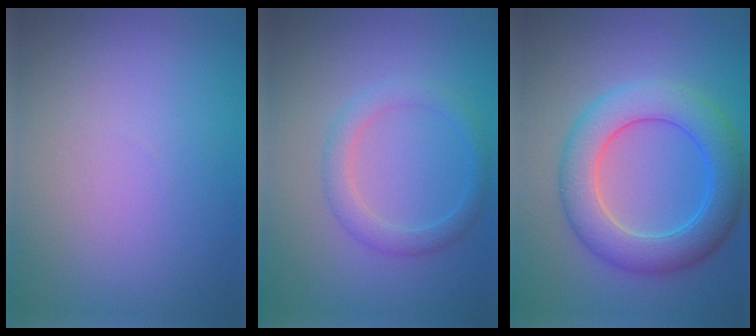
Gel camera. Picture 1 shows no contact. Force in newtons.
{"total": 2.4, "press": 2.4, "slide": 0.1}
{"total": 6.8, "press": 6.8, "slide": 0.2}